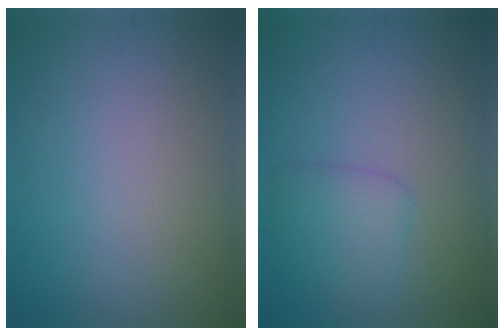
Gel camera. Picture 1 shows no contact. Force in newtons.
{"total": 2.5, "press": 2.5, "slide": 0.1}